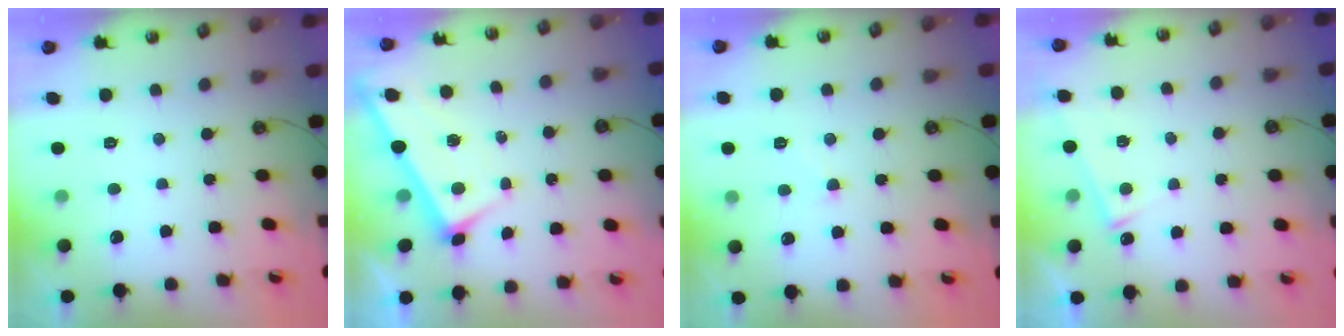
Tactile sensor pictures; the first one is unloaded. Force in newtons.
{"total": 2.7, "press": 2.7, "slide": 0.1}
{"total": 2.4, "press": 2.4, "slide": 0.3}
{"total": 7.3, "press": 7.3, "slide": 0.4}